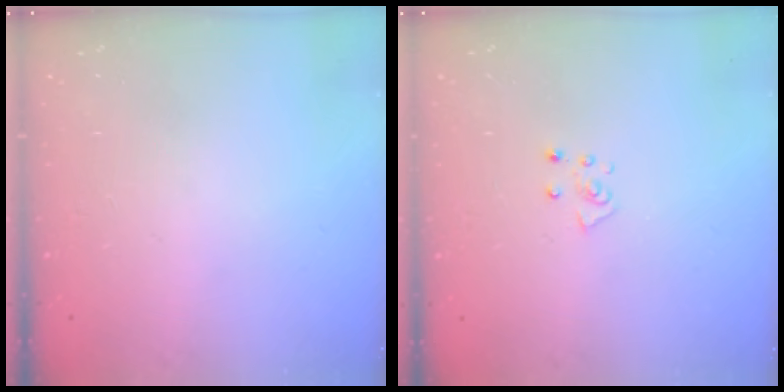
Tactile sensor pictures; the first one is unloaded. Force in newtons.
{"total": 4.2, "press": 4.1, "slide": 0.5}